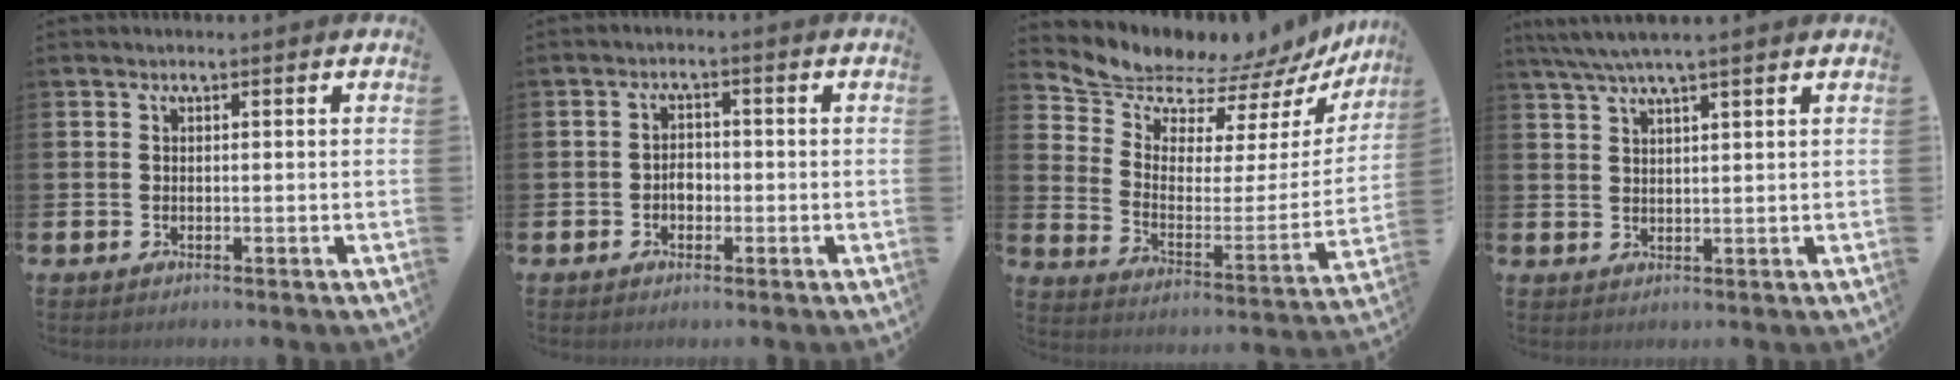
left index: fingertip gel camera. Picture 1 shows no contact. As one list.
[{"total": 2.1, "force": [-0.7, 1.6, 1.2], "torque": [-0.016, 0.003, -0.016]}, {"total": 8.2, "force": [7.6, 2.8, 0.8], "torque": [-0.060, -0.075, 0.127]}, {"total": 4.1, "force": [3.5, -0.1, 2.1], "torque": [-0.050, -0.005, 0.064]}]